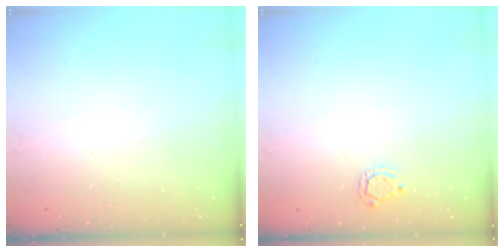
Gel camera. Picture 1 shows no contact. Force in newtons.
{"total": 2.9, "press": 2.9, "slide": 0.3}